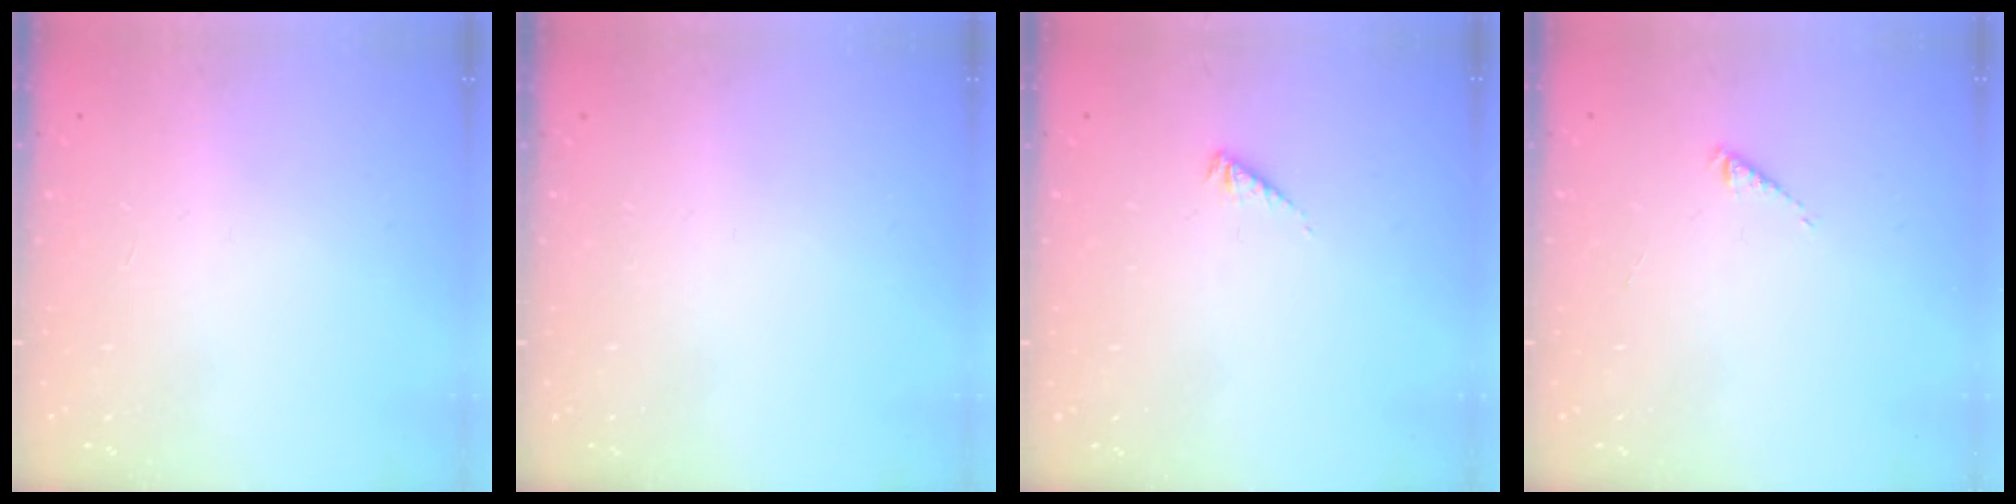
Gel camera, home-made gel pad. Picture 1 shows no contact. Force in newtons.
{"total": 0.0}
{"total": 1.9, "press": 1.9, "slide": 0.4}
{"total": 1.6, "press": 1.6, "slide": 0.3}